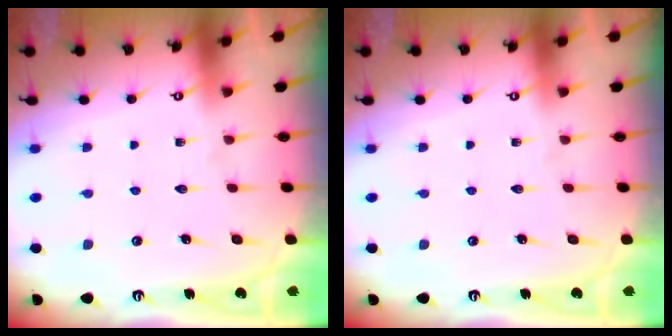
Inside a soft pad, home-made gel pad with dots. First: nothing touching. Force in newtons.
{"total": 0.0}